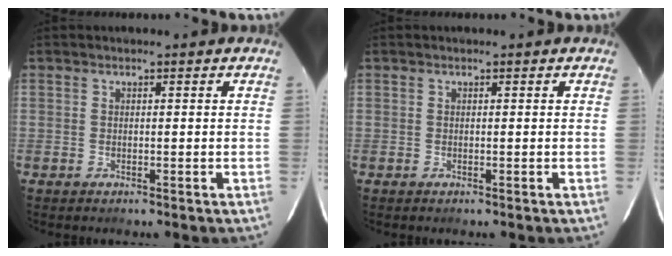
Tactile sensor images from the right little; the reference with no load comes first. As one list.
[{"total": 0.0}]